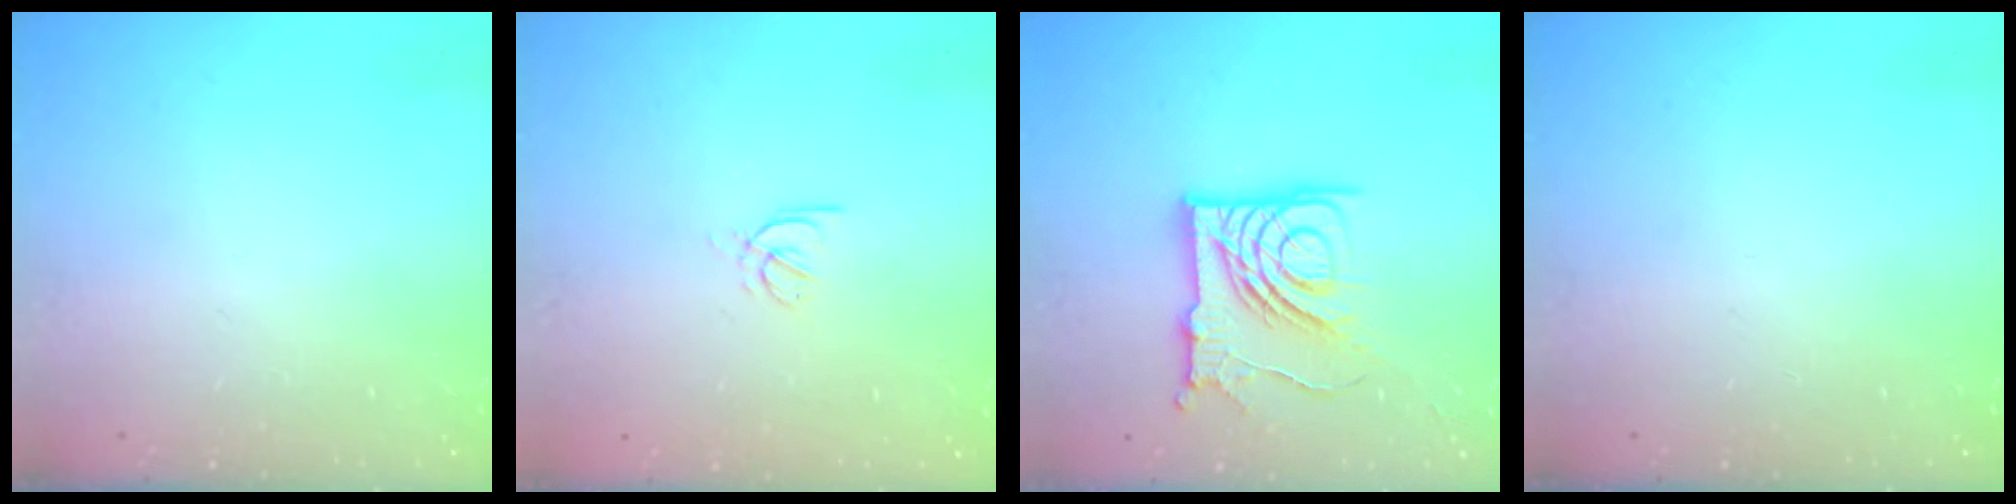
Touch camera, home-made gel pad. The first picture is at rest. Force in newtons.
{"total": 2.3, "press": 2.3, "slide": 0.6}
{"total": 16.6, "press": 16.5, "slide": 1.8}
{"total": 0.0}